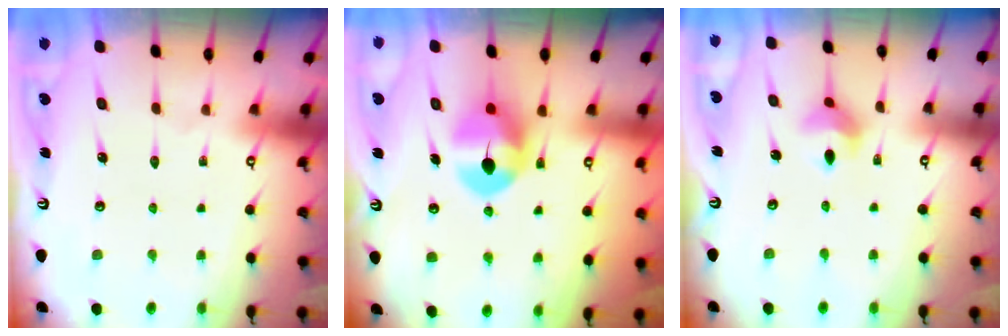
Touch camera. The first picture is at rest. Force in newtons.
{"total": 8.1, "press": 8.0, "slide": 1.4}
{"total": 7.0, "press": 6.9, "slide": 0.9}